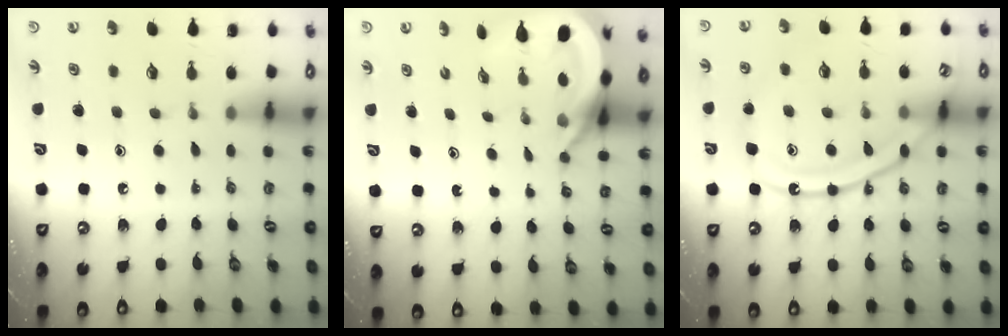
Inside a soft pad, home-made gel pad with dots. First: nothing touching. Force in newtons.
{"total": 6.4, "press": 6.4, "slide": 0.7}
{"total": 14.3, "press": 14.3, "slide": 1.3}